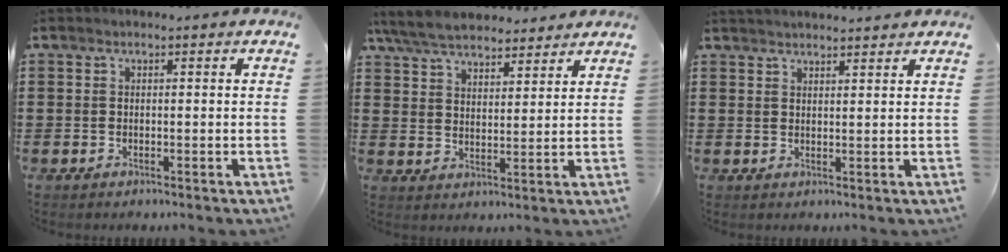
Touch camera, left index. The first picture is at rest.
{"total": 6.3, "force": [5.7, 2.2, 1.6], "torque": [-0.055, -0.011, 0.107]}
{"total": 1.8, "force": [1.8, 0.1, -0.2], "torque": [-0.001, -0.002, 0.036]}